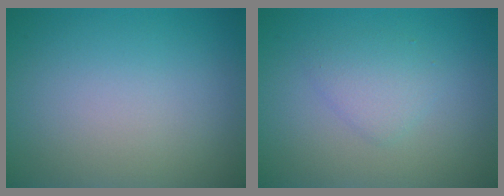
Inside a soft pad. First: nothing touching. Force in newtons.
{"total": 1.9, "press": 1.9, "slide": 0.2}